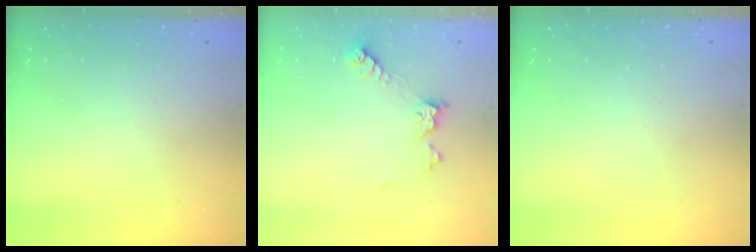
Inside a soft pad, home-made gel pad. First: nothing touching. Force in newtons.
{"total": 8.8, "press": 8.8, "slide": 0.4}
{"total": 0.0}